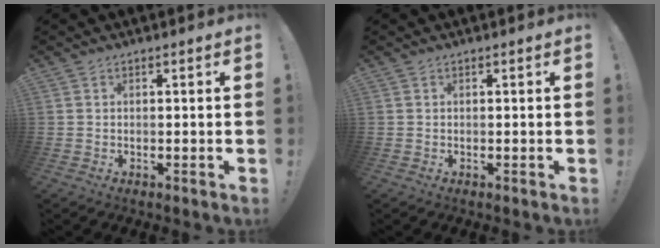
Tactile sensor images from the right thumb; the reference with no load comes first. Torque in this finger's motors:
{"motor_torque": [0.03, 0.01, 0.00, 0.01, 0.00]}